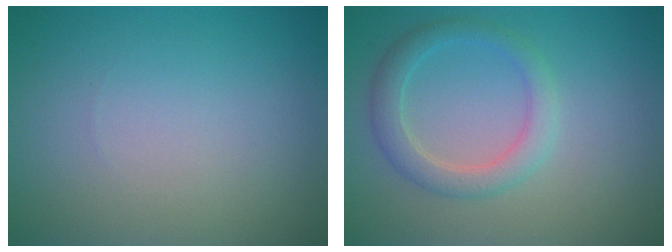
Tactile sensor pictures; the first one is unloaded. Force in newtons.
{"total": 2.8, "press": 2.8, "slide": 0.1}